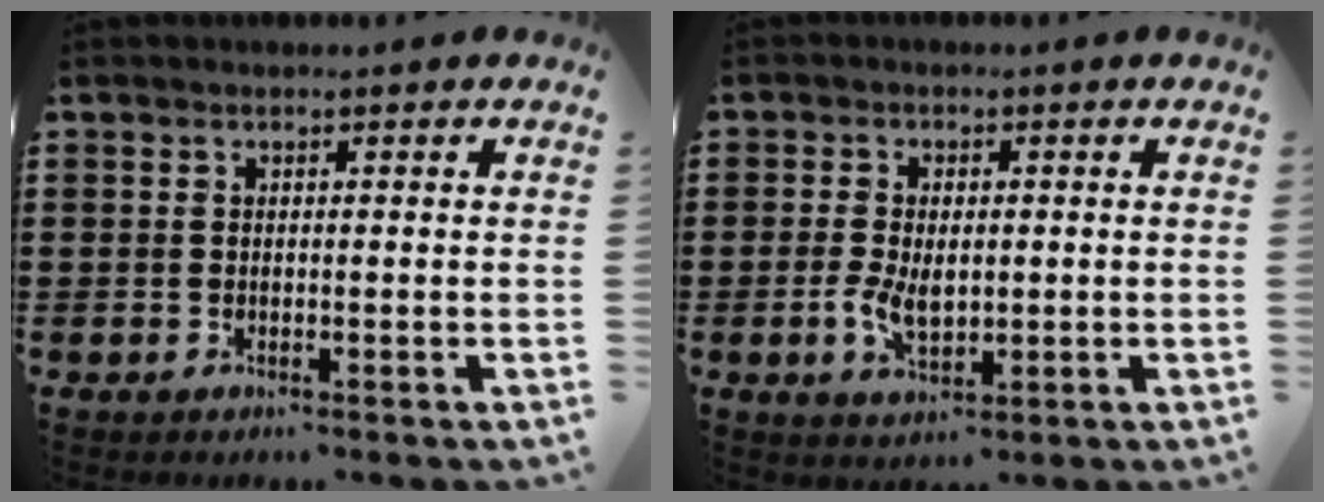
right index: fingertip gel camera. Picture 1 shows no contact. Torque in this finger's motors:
{"motor_torque": [0.83, 1.31, 0.08, 0.03]}